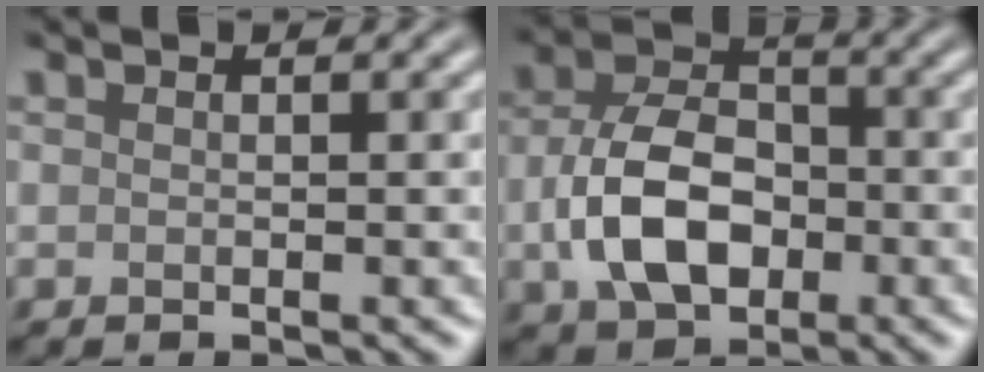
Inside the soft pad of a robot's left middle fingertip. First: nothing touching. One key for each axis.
{"total": 7.3, "fx": -1.6, "fy": 4.9, "fz": 5.1, "tx": -0.104, "ty": 0.005, "tz": -0.034}